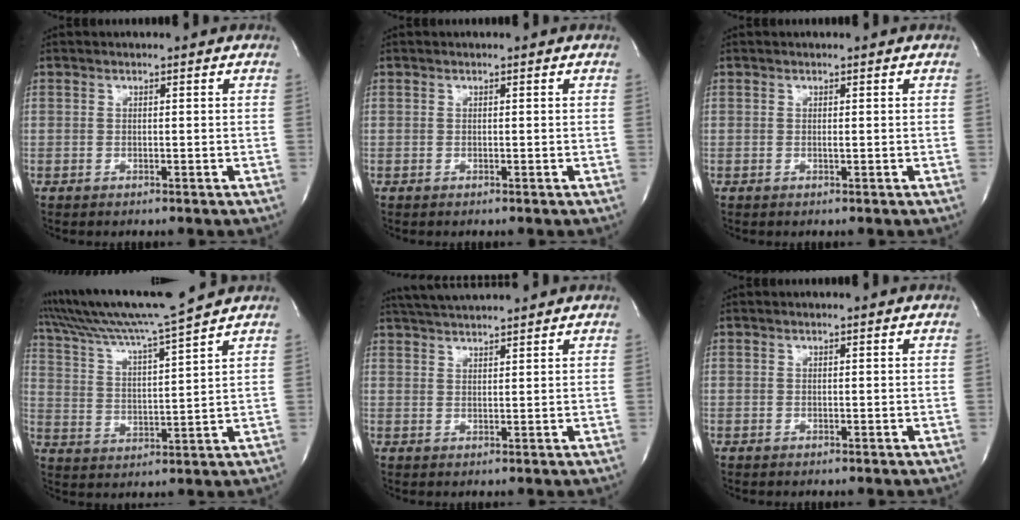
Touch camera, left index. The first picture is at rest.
{"total": 0.0}
{"total": 0.5, "force": [0.3, 0.0, 0.4], "torque": [-0.009, 0.001, 0.005]}
{"total": 14.8, "force": [13.2, -2.6, 6.3], "torque": [-0.121, -0.009, 0.222]}
{"total": 7.8, "force": [7.3, -0.2, 2.8], "torque": [-0.056, 0.031, 0.117]}
{"total": 0.9, "force": [0.8, -0.1, 0.3], "torque": [-0.008, 0.006, 0.013]}